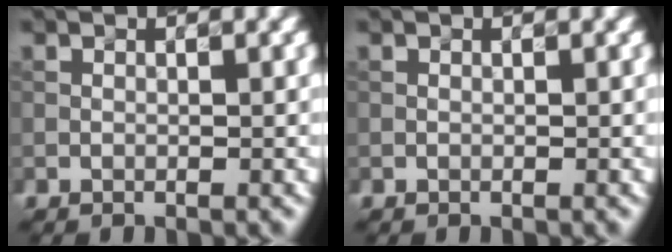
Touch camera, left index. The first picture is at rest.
{"total": 0.0}